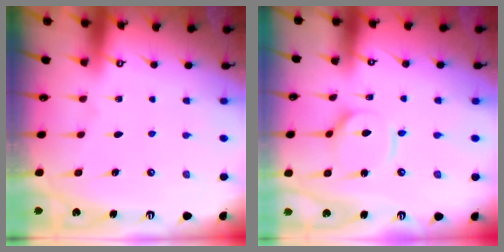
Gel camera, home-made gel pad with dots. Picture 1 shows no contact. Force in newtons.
{"total": 6.9, "press": 6.9, "slide": 0.4}